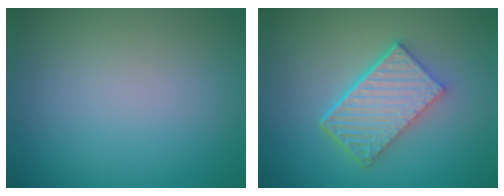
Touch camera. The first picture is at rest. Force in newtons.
{"total": 6.2, "press": 4.5, "slide": 4.3}